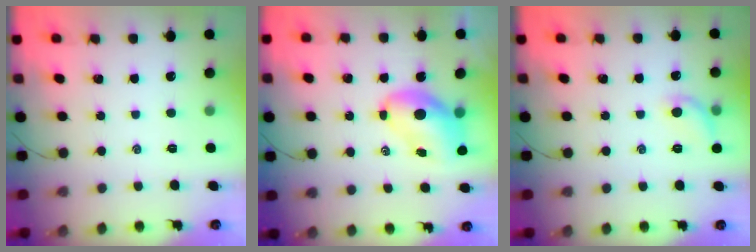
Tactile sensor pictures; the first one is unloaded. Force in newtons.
{"total": 7.6, "press": 7.5, "slide": 1.3}
{"total": 7.4, "press": 7.3, "slide": 1.3}